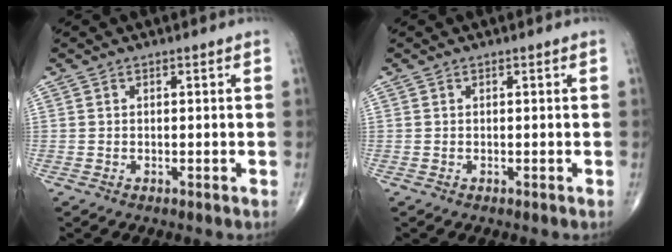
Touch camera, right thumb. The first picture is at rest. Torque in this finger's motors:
{"motor_torque": [0.00, 0.00, 0.04, 0.04, 0.00]}